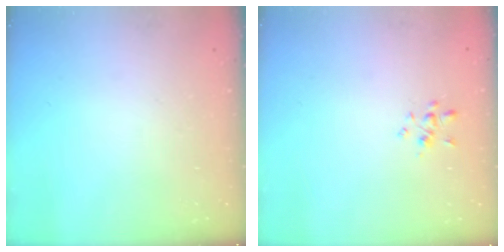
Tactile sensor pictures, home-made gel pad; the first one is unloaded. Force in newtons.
{"total": 1.9, "press": 1.7, "slide": 0.7}